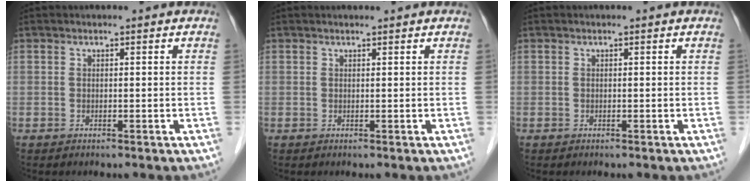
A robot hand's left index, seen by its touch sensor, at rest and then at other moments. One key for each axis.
{"total": 1.4, "fx": 1.3, "fy": 0.0, "fz": 0.5, "tx": -0.006, "ty": 0.013, "tz": 0.022}
{"total": 0.0}